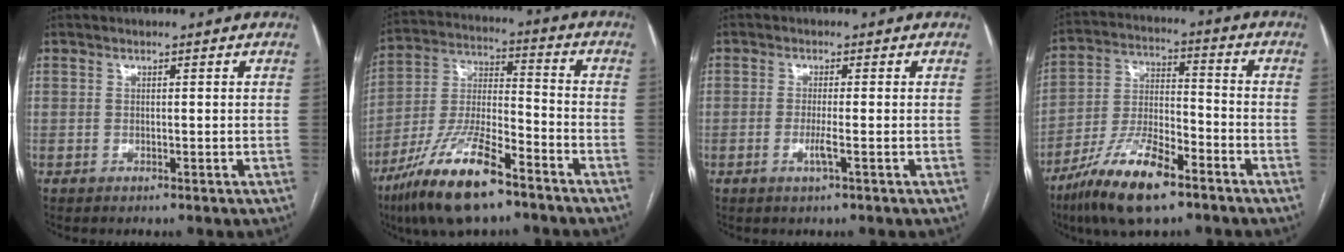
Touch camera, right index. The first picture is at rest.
{"total": 16.2, "force": [-10.6, 3.6, 11.7], "torque": [-0.243, -0.016, -0.194]}
{"total": 2.3, "force": [-0.8, -0.2, 2.2], "torque": [-0.046, -0.005, -0.017]}
{"total": 14.0, "force": [-9.0, 3.6, 10.0], "torque": [-0.199, -0.010, -0.165]}